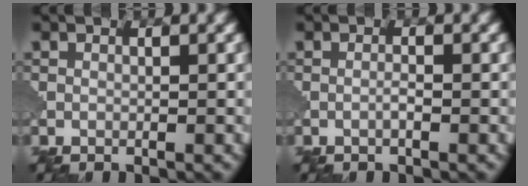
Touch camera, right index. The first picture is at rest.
{"total": 0.7, "force": [-0.3, 0.0, 0.6], "torque": [-0.013, 0.001, -0.008]}